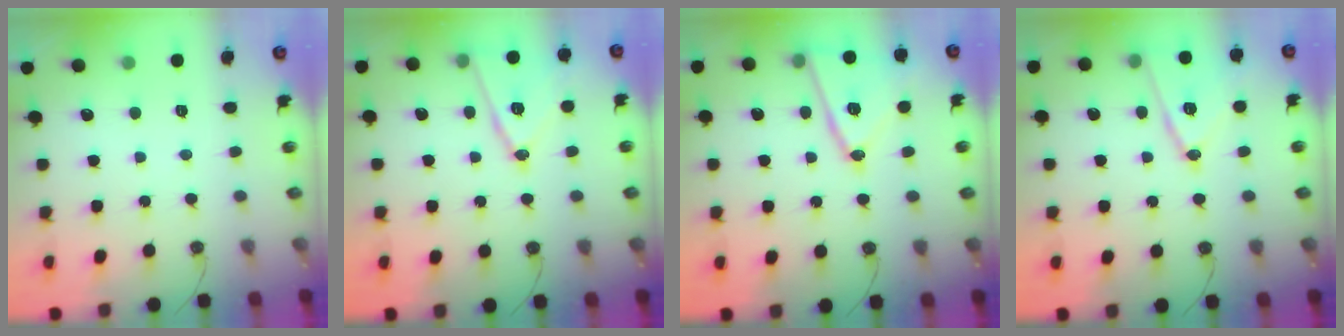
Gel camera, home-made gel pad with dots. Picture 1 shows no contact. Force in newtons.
{"total": 13.7, "press": 13.3, "slide": 3.3}
{"total": 15.5, "press": 15.1, "slide": 3.7}
{"total": 13.8, "press": 13.3, "slide": 3.4}